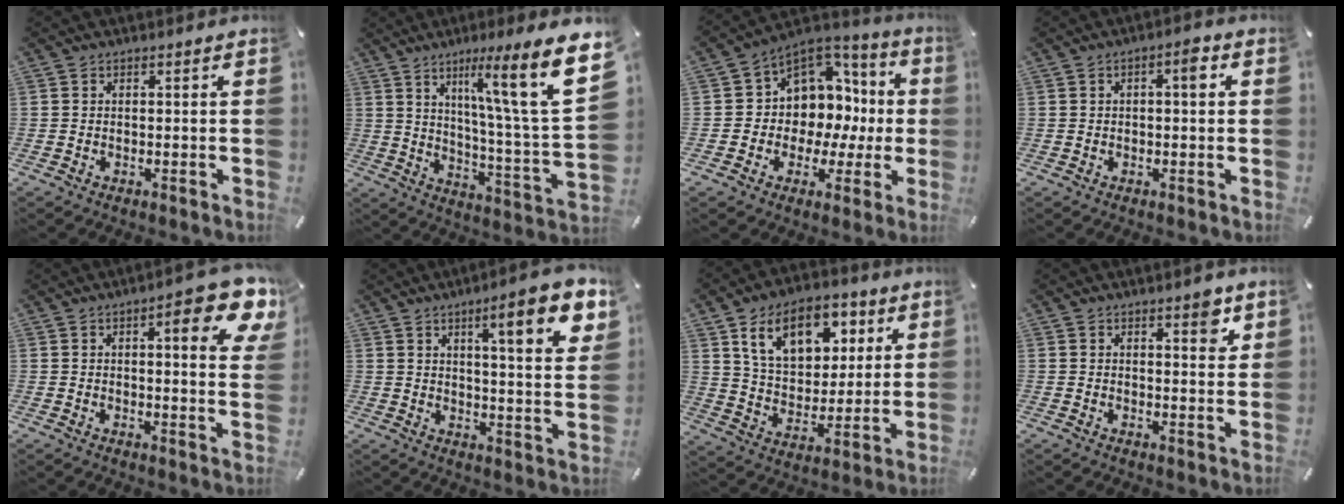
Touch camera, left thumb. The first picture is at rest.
{"total": 20.1, "force": [9.7, 2.5, 17.4], "torque": [-0.268, -0.061, 0.130]}
{"total": 9.9, "force": [1.9, 9.1, 3.4], "torque": [-0.052, -0.041, 0.039]}
{"total": 3.9, "force": [0.6, 1.5, 3.5], "torque": [-0.045, 0.002, 0.002]}
{"total": 12.4, "force": [6.0, 3.4, 10.3], "torque": [-0.127, -0.037, 0.092]}
{"total": 13.5, "force": [7.3, 2.6, 11.0], "torque": [-0.158, -0.035, 0.109]}
{"total": 15.4, "force": [7.7, 10.4, 8.4], "torque": [-0.142, -0.019, 0.141]}
{"total": 4.5, "force": [3.0, 1.8, 2.8], "torque": [-0.022, -0.020, 0.044]}